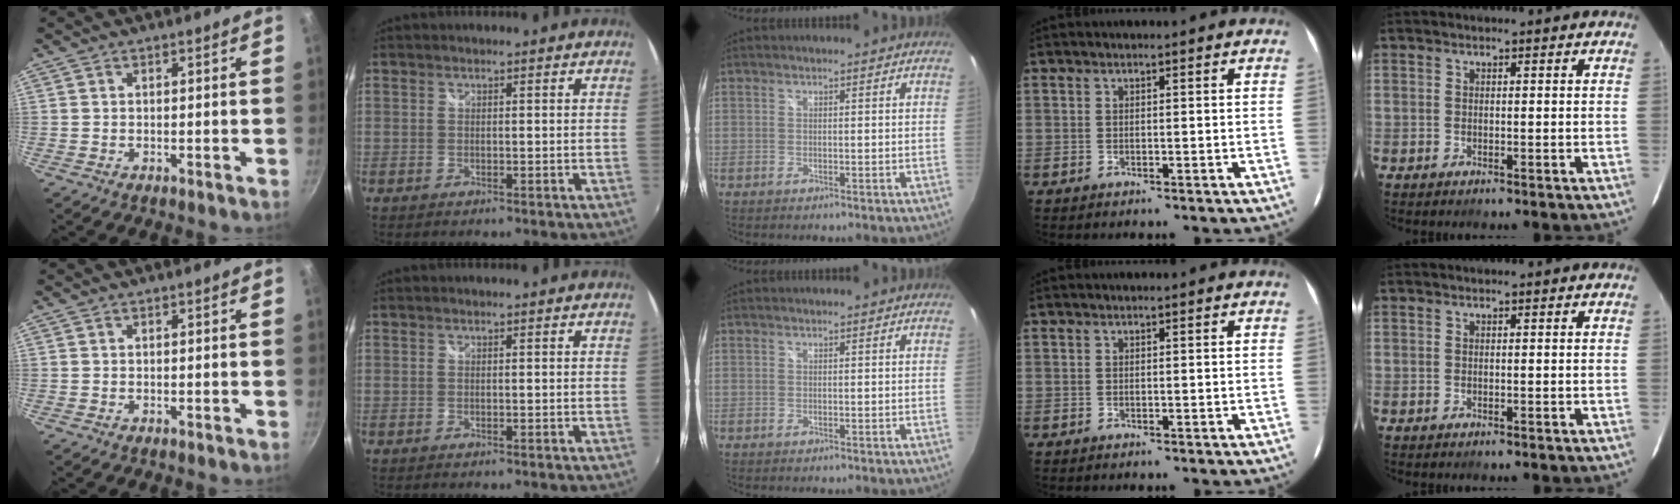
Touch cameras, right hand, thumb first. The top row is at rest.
{}